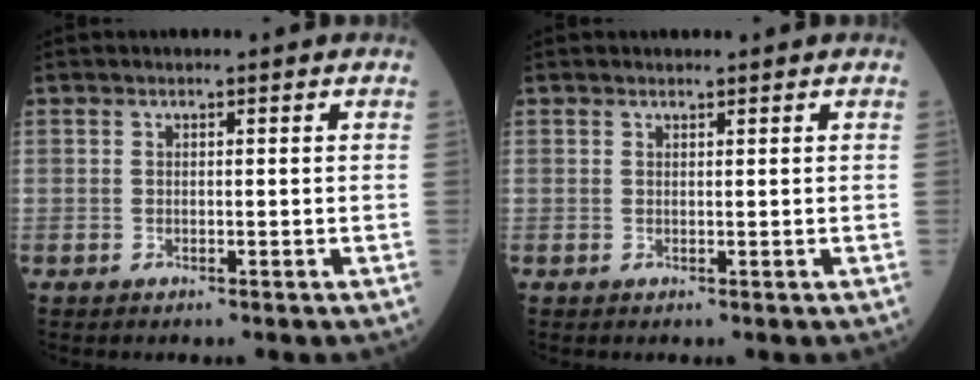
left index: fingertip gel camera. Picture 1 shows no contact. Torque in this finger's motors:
{"motor_torque": [-0.01, 0.04, -0.08, -0.01]}